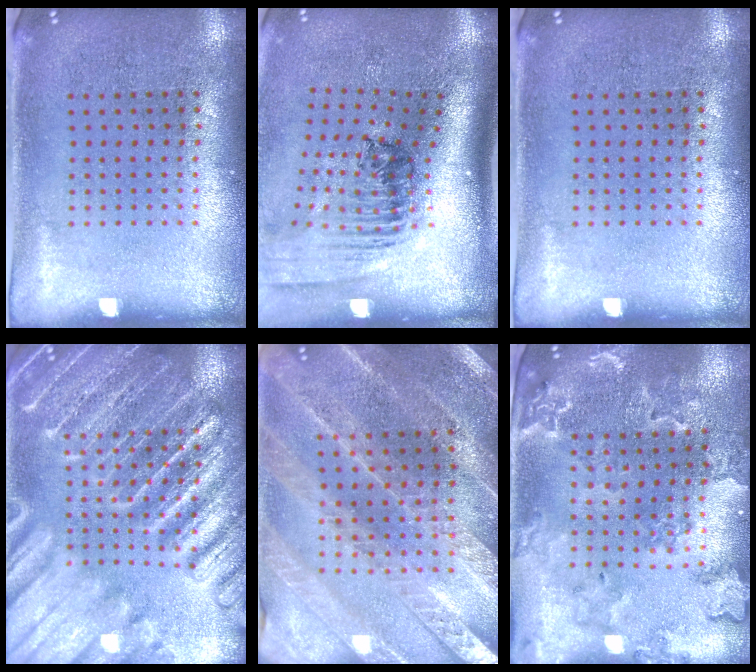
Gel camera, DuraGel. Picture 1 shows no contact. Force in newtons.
{"total": 2.4, "press": 1.7, "slide": 1.7}
{"total": 0.0}
{"total": 6.2, "press": 6.2, "slide": 0.7}
{"total": 2.5, "press": 2.5, "slide": 0.2}
{"total": 1.9, "press": 1.9, "slide": 0.2}